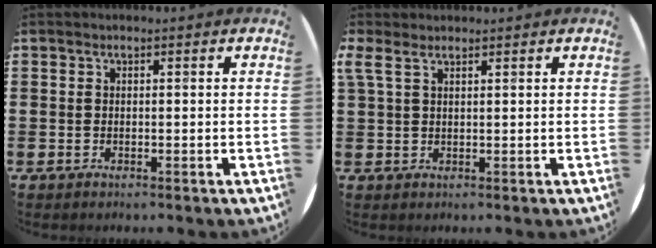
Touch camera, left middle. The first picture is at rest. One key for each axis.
{"total": 2.1, "fx": 1.6, "fy": 0.7, "fz": 1.2, "tx": -0.028, "ty": 0.004, "tz": 0.030}